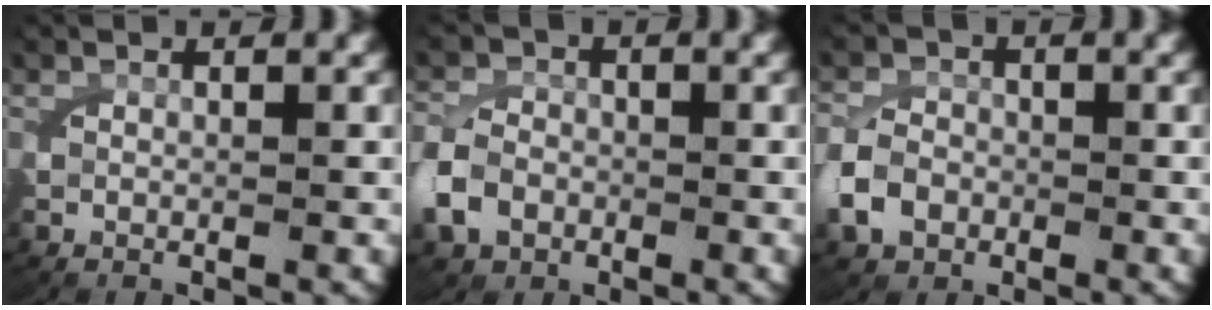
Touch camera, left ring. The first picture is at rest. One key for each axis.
{"total": 3.7, "fx": -1.4, "fy": 3.1, "fz": 1.4, "tx": -0.043, "ty": -0.006, "tz": -0.023}
{"total": 3.3, "fx": -1.2, "fy": 2.7, "fz": 1.4, "tx": -0.039, "ty": -0.003, "tz": -0.021}